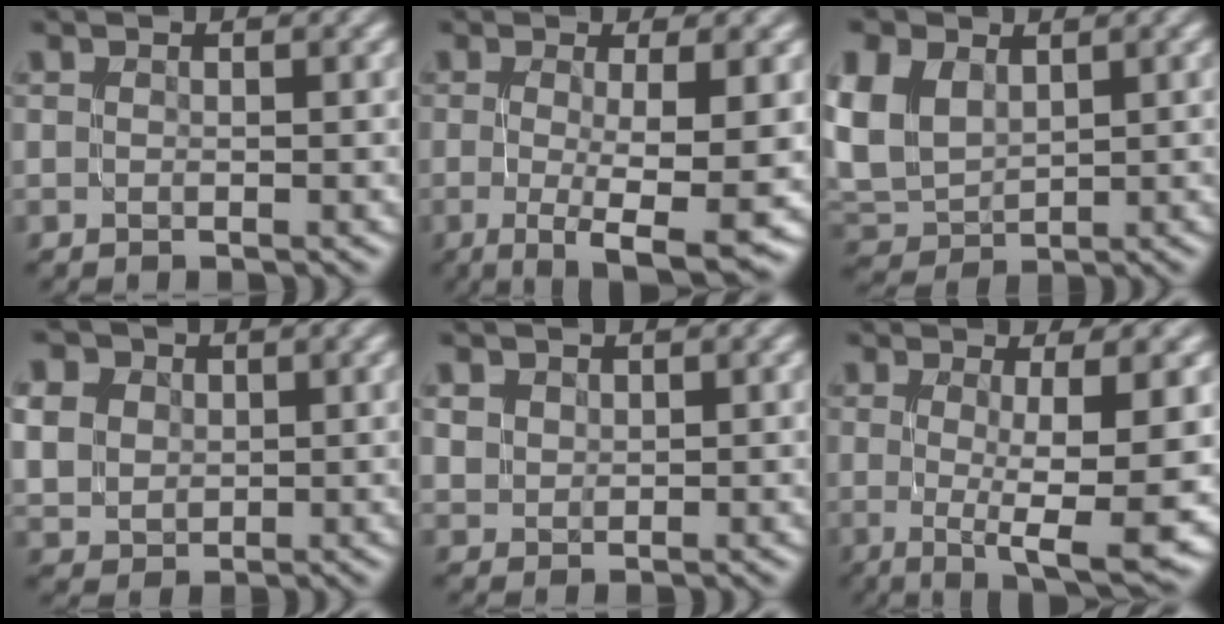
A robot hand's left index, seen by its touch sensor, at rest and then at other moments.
{"total": 7.0, "force": [-1.2, 1.1, 6.8], "torque": [-0.098, -0.013, -0.017]}
{"total": 6.3, "force": [1.8, 4.5, 4.1], "torque": [-0.118, 0.010, 0.034]}
{"total": 10.3, "force": [3.6, 8.3, 5.0], "torque": [-0.125, 0.026, 0.060]}
{"total": 1.9, "force": [1.2, 1.3, 0.6], "torque": [-0.023, 0.005, 0.032]}
{"total": 8.5, "force": [-0.5, 1.5, 8.4], "torque": [-0.110, -0.009, -0.007]}